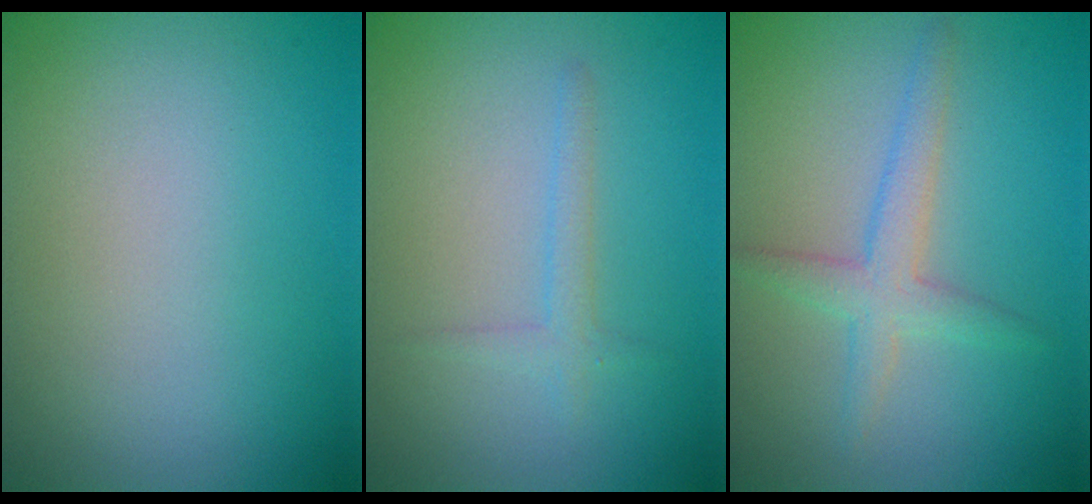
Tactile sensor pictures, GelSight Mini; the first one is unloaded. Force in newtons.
{"total": 1.4, "press": 1.4, "slide": 0.1}
{"total": 2.8, "press": 2.7, "slide": 0.2}